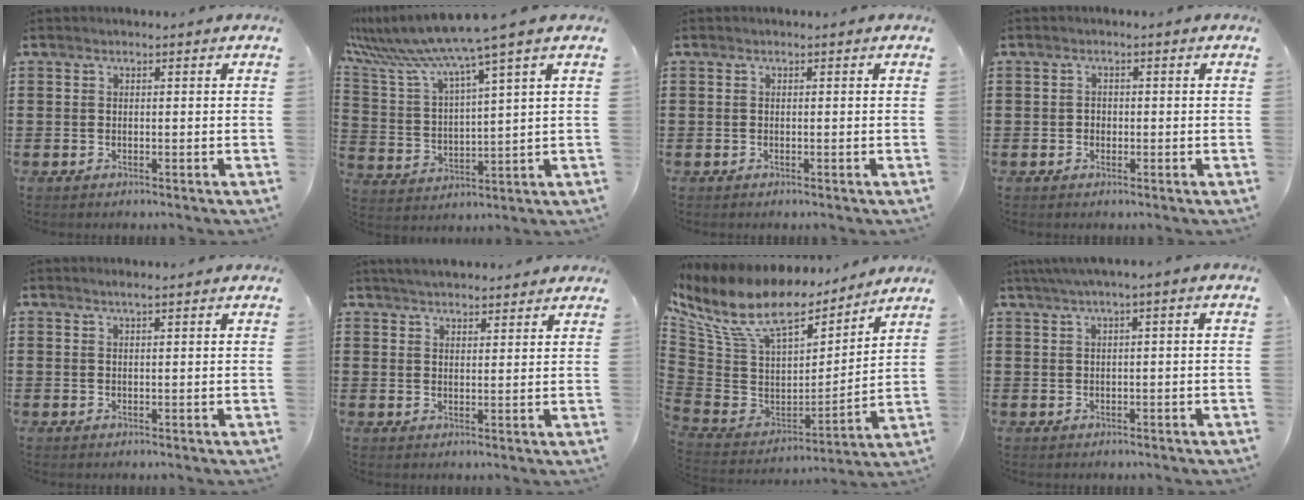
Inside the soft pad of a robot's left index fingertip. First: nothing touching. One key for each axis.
{"total": 8.3, "fx": 6.9, "fy": -0.6, "fz": 4.6, "tx": -0.120, "ty": -0.048, "tz": 0.109}
{"total": 0.0}
{"total": 1.0, "fx": -0.3, "fy": 0.9, "fz": 0.4, "tx": -0.010, "ty": 0.003, "tz": -0.007}
{"total": 1.4, "fx": 1.2, "fy": -0.1, "fz": 0.8, "tx": -0.015, "ty": -0.001, "tz": 0.022}
{"total": 3.4, "fx": 3.4, "fy": 0.2, "fz": 0.5, "tx": -0.018, "ty": -0.003, "tz": 0.064}
{"total": 13.7, "fx": 9.5, "fy": 5.3, "fz": 8.4, "tx": -0.207, "ty": -0.063, "tz": 0.163}
{"total": 1.9, "fx": 0.1, "fy": -0.1, "fz": 1.9, "tx": -0.031, "ty": -0.003, "tz": 0.002}